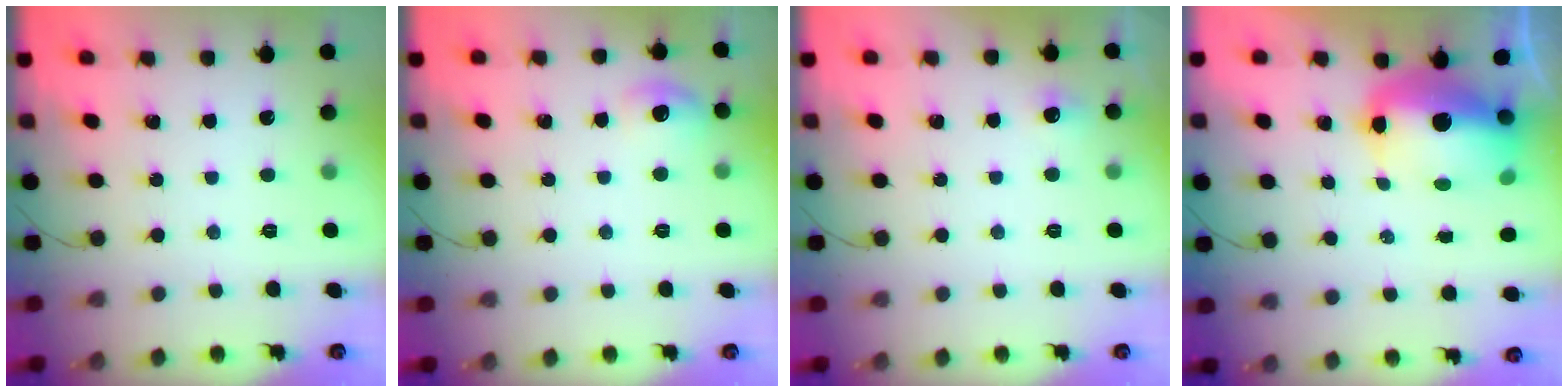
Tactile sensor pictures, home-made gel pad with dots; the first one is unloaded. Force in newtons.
{"total": 7.9, "press": 6.9, "slide": 3.9}
{"total": 4.0, "press": 3.7, "slide": 1.6}
{"total": 13.4, "press": 13.1, "slide": 2.8}